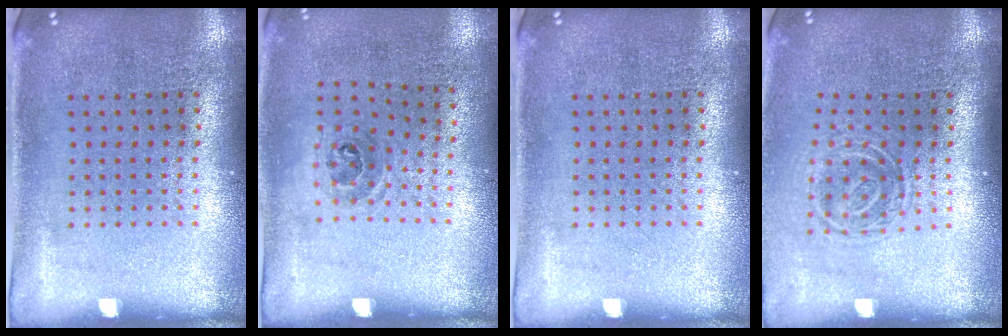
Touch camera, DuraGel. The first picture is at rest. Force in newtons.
{"total": 1.0, "press": 0.7, "slide": 0.8}
{"total": 0.0}
{"total": 1.7, "press": 1.2, "slide": 1.1}